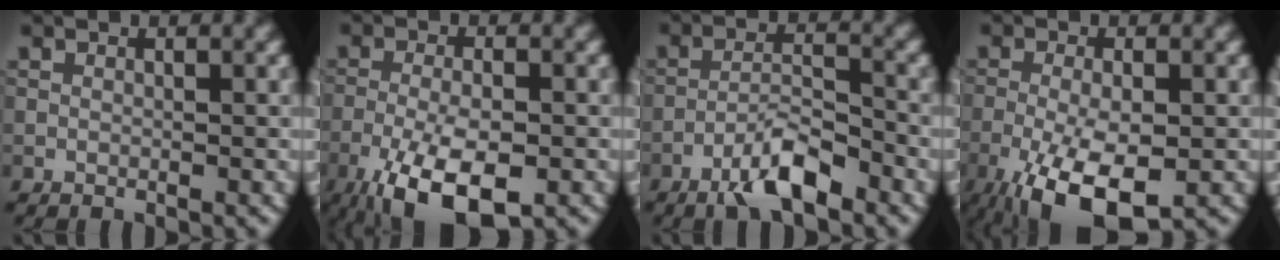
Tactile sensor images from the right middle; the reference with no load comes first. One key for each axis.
{"total": 8.2, "fx": -4.4, "fy": 3.0, "fz": 6.2, "tx": -0.124, "ty": -0.012, "tz": -0.078}
{"total": 4.8, "fx": -3.3, "fy": 1.1, "fz": 3.3, "tx": -0.061, "ty": 0.009, "tz": -0.066}
{"total": 7.7, "fx": -3.5, "fy": 2.8, "fz": 6.2, "tx": -0.126, "ty": -0.012, "tz": -0.058}